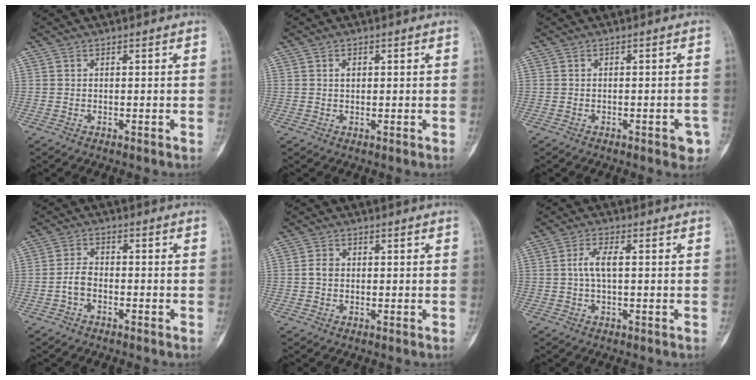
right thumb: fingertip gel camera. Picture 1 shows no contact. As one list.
[{"total": 1.2, "force": [0.3, 0.9, 0.8], "torque": [-0.008, 0.001, 0.005]}, {"total": 3.3, "force": [-1.6, 1.3, 2.6], "torque": [-0.020, 0.010, -0.015]}, {"total": 3.3, "force": [-1.5, 2.0, 2.2], "torque": [-0.042, 0.019, -0.034]}, {"total": 1.8, "force": [-0.1, 1.5, 1.1], "torque": [-0.018, 0.004, -0.005]}, {"total": 3.9, "force": [0.2, 1.4, 3.6], "torque": [-0.083, 0.009, 0.001]}]